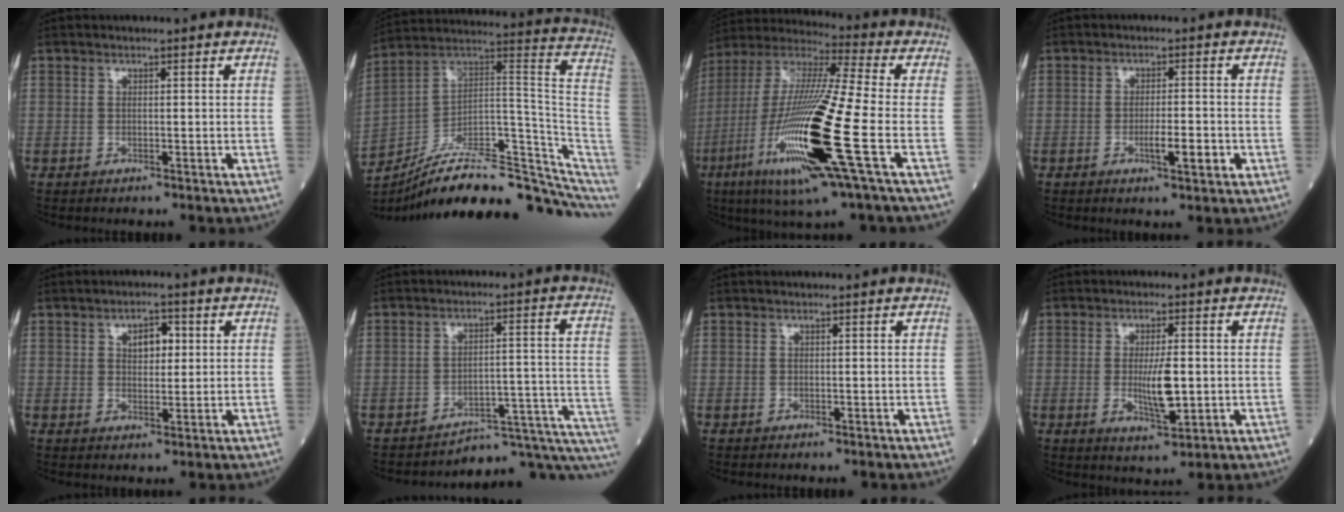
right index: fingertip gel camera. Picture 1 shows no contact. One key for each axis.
{"total": 24.2, "fx": -18.3, "fy": 5.0, "fz": 15.0, "tx": -0.160, "ty": 0.058, "tz": -0.278}
{"total": 23.3, "fx": -7.1, "fy": 1.3, "fz": 22.2, "tx": -0.470, "ty": -0.036, "tz": -0.137}
{"total": 4.2, "fx": -1.4, "fy": 0.6, "fz": 3.9, "tx": -0.062, "ty": -0.002, "tz": -0.020}
{"total": 4.0, "fx": 1.3, "fy": 2.1, "fz": 3.1, "tx": -0.047, "ty": 0.007, "tz": 0.020}
{"total": 13.9, "fx": -13.7, "fy": 0.5, "fz": 2.5, "tx": 0.003, "ty": 0.049, "tz": -0.176}
{"total": 0.0}
{"total": 6.5, "fx": -0.5, "fy": 1.4, "fz": 6.3, "tx": -0.114, "ty": -0.010, "tz": -0.007}